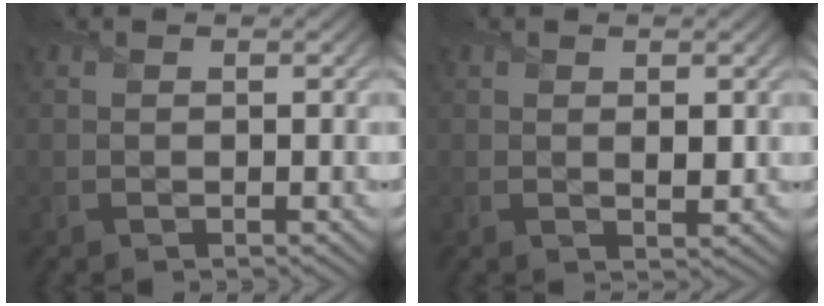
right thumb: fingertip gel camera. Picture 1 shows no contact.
{"total": 1.1, "force": [0.2, 0.4, 1.0], "torque": [-0.021, -0.005, 0.004]}